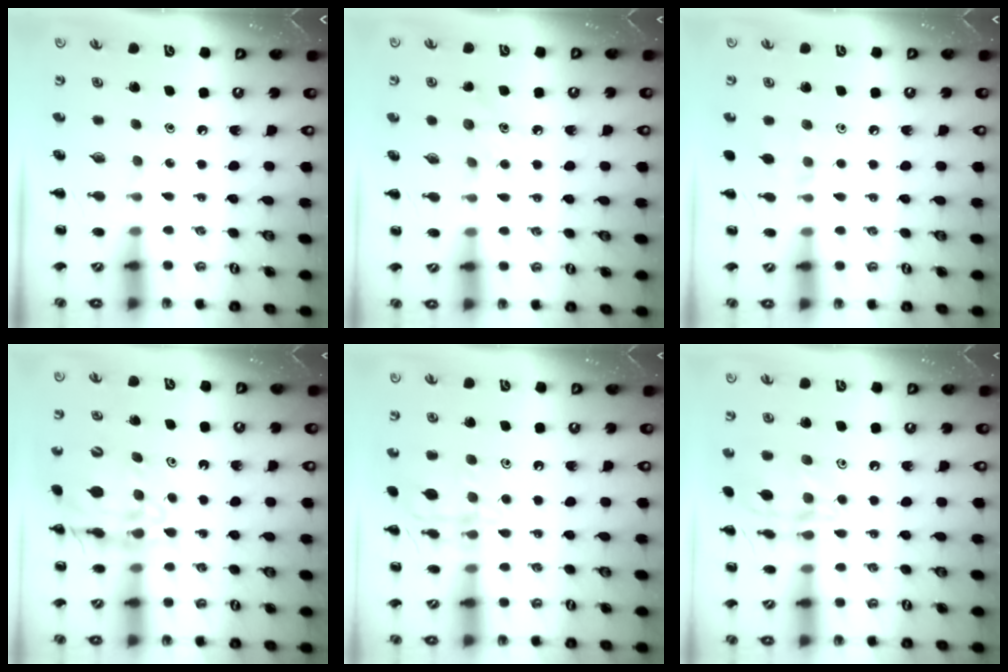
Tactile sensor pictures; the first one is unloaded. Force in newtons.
{"total": 5.0, "press": 4.8, "slide": 1.5}
{"total": 5.7, "press": 5.6, "slide": 1.5}
{"total": 14.9, "press": 14.5, "slide": 3.1}
{"total": 12.5, "press": 12.5, "slide": 0.6}
{"total": 13.5, "press": 13.5, "slide": 0.7}